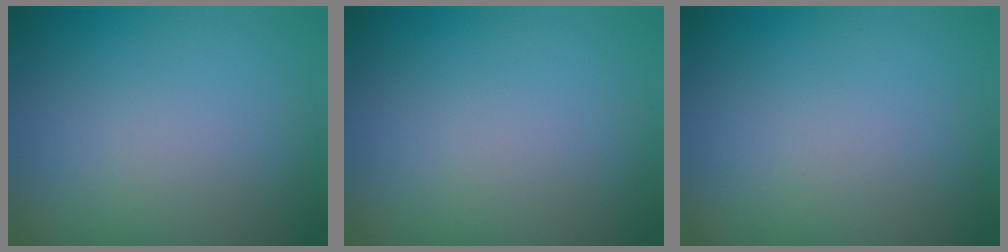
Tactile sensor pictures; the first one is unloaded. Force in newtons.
{"total": 0.0}
{"total": 0.0}